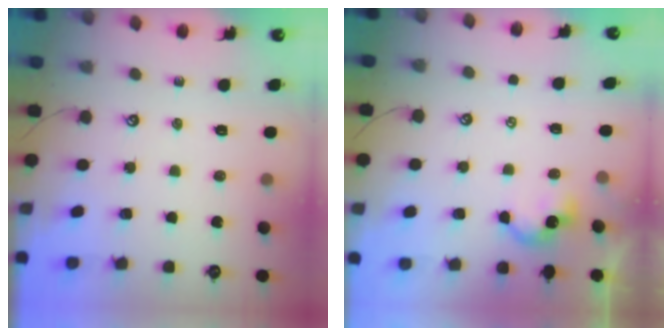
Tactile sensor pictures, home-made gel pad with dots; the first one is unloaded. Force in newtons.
{"total": 2.5, "press": 2.5, "slide": 0.3}